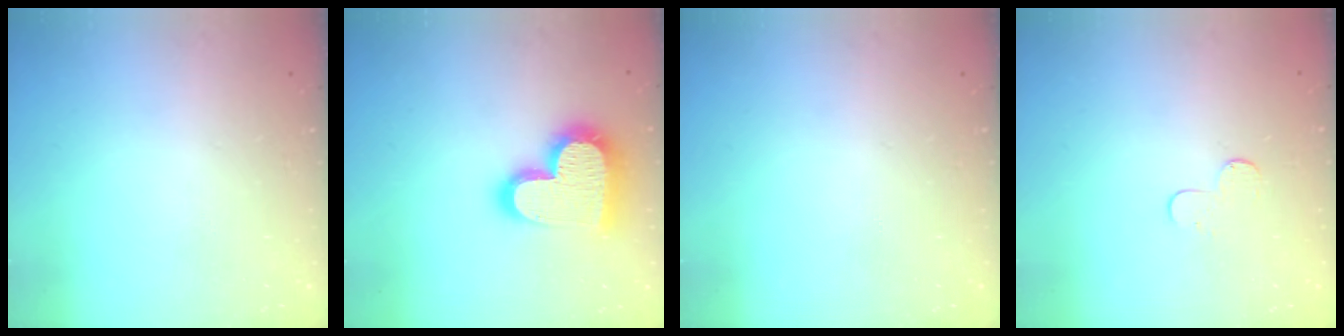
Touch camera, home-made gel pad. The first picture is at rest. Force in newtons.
{"total": 20.7, "press": 20.7, "slide": 1.5}
{"total": 0.0}
{"total": 4.9, "press": 4.9, "slide": 0.5}